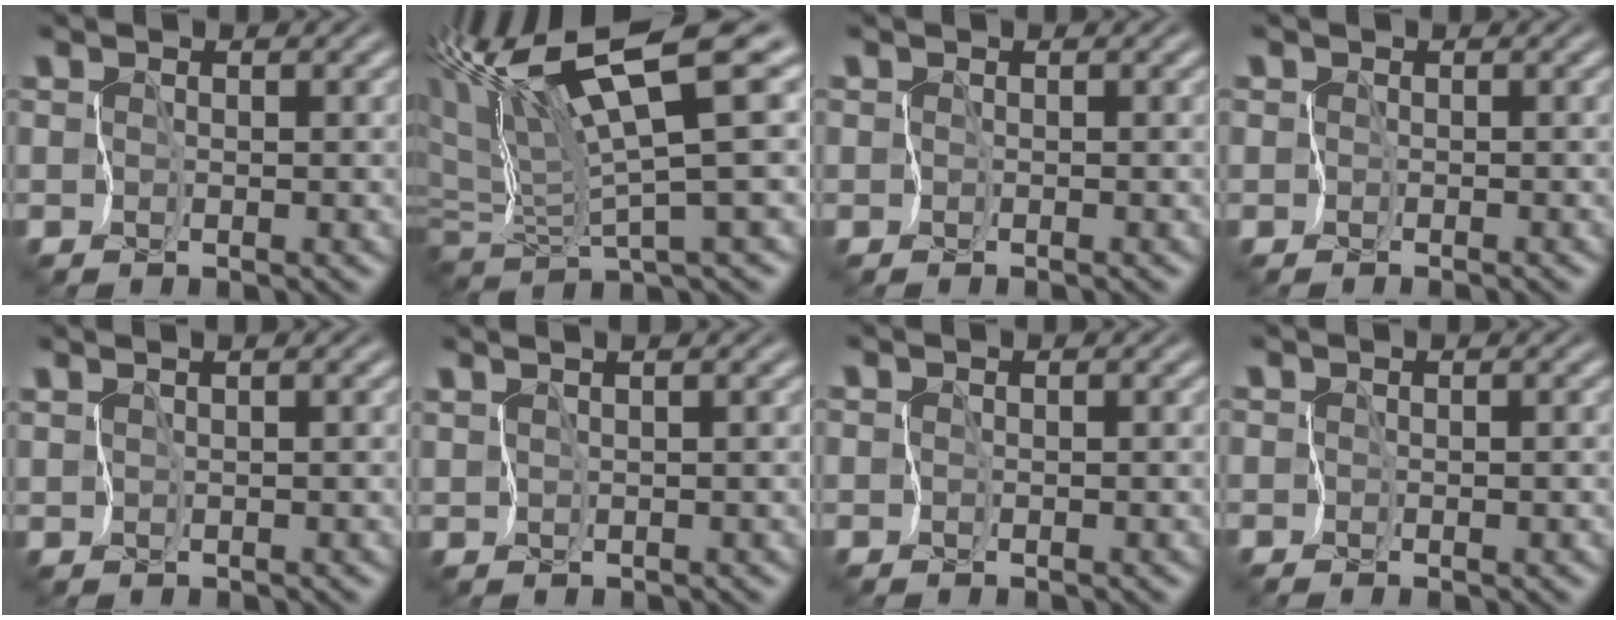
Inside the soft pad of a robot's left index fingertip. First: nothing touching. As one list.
[{"total": 11.2, "force": [6.0, 1.2, 9.4], "torque": [-0.170, 0.022, 0.106]}, {"total": 0.0}, {"total": 0.6, "force": [-0.2, 0.4, -0.4], "torque": [0.015, -0.005, -0.008]}, {"total": 2.0, "force": [1.7, 0.0, 1.0], "torque": [-0.025, 0.008, 0.028]}, {"total": 2.6, "force": [2.1, 0.1, 1.5], "torque": [-0.034, 0.011, 0.031]}, {"total": 0.0}, {"total": 0.0}]